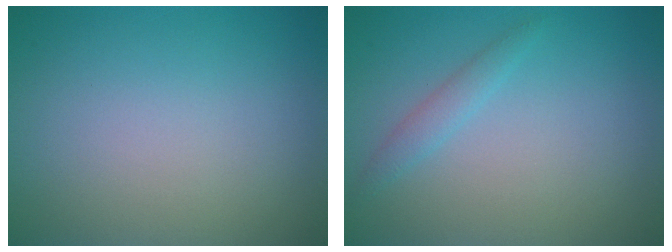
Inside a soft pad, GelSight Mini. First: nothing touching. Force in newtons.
{"total": 1.3, "press": 1.3, "slide": 0.0}